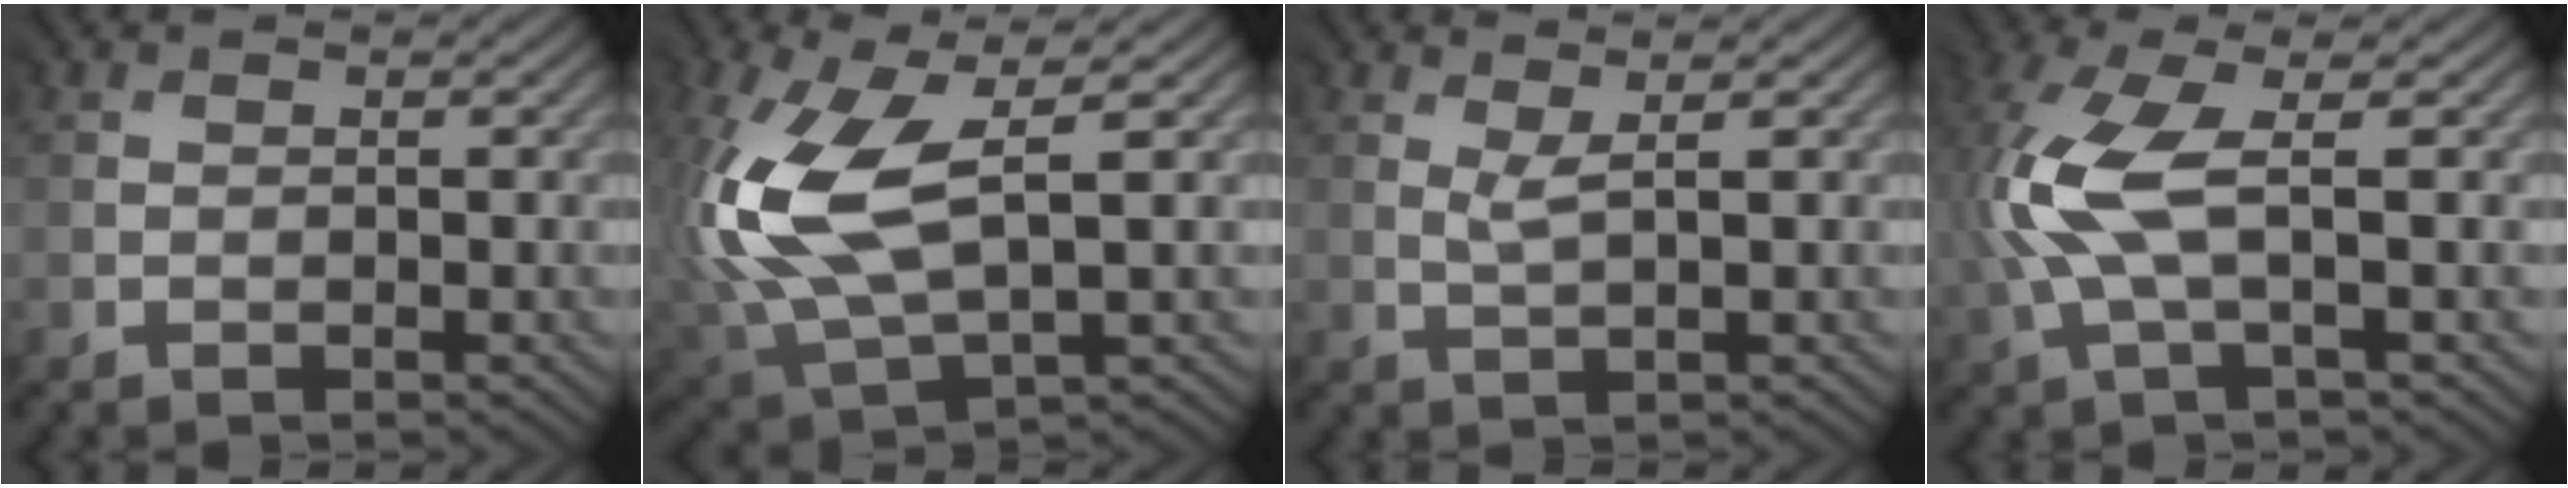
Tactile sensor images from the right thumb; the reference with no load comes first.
{"total": 11.4, "force": [2.7, 6.0, 9.3], "torque": [-0.240, 0.004, 0.057]}
{"total": 1.7, "force": [1.6, -0.4, 0.1], "torque": [-0.003, 0.002, 0.033]}
{"total": 6.8, "force": [1.4, 2.0, 6.3], "torque": [-0.157, 0.018, 0.021]}